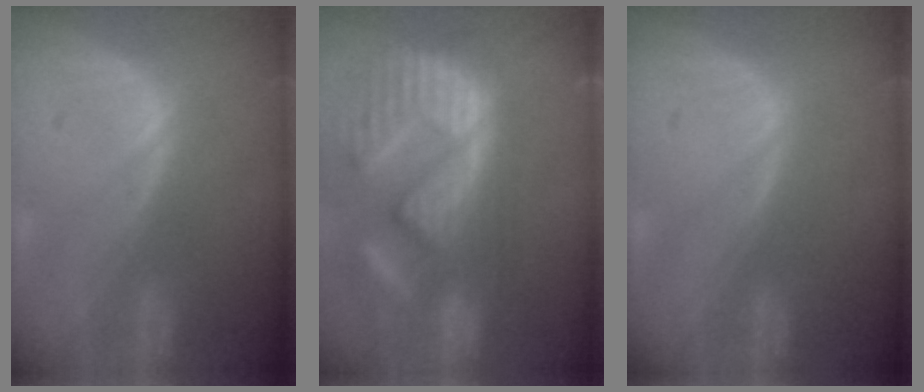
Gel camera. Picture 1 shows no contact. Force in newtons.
{"total": 15.0, "press": 12.4, "slide": 8.5}
{"total": 0.0}